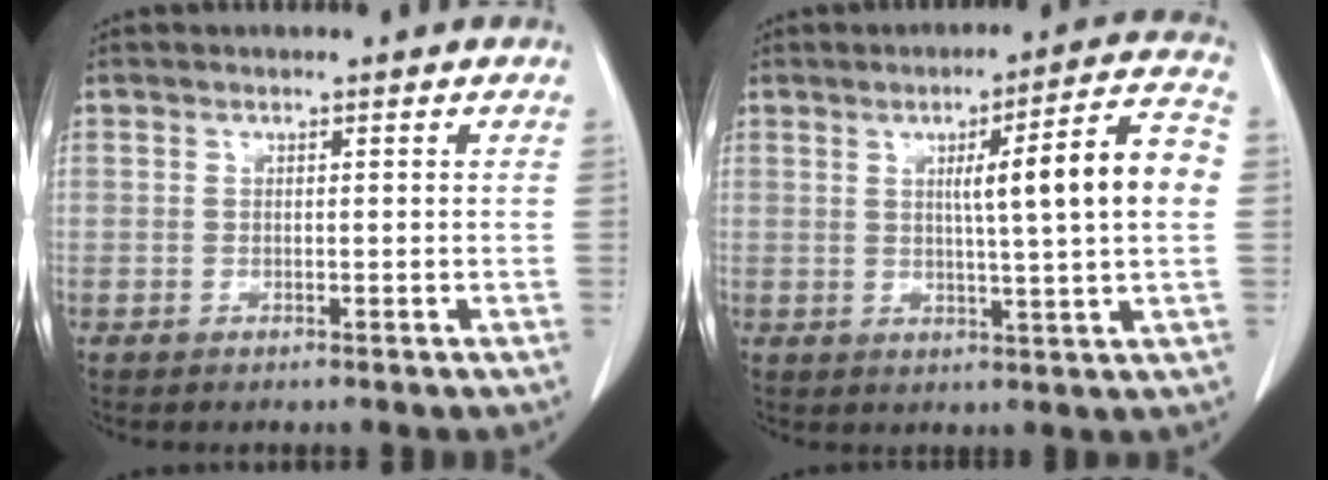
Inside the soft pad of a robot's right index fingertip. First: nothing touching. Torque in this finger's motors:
{"motor_torque": [0.45, 0.23, 0.37, 0.07]}